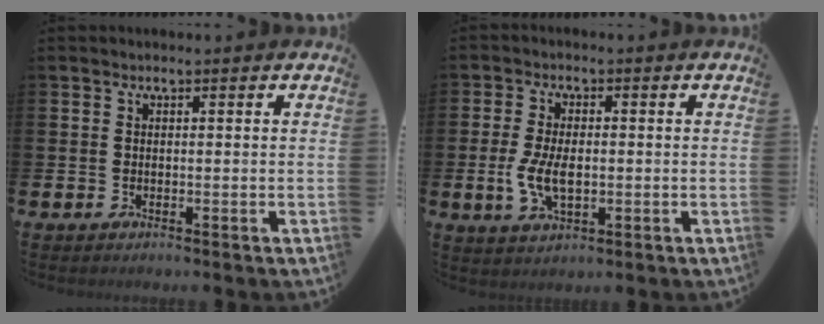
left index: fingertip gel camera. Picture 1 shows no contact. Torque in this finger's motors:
{"motor_torque": [1.33, 0.29, 0.51, 0.21]}